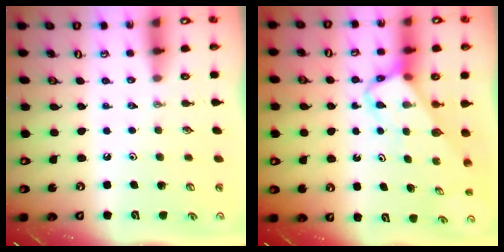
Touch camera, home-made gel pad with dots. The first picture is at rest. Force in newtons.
{"total": 3.8, "press": 3.8, "slide": 0.3}